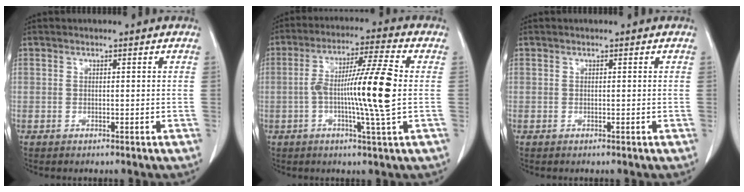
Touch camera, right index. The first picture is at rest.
{"total": 12.2, "force": [-0.8, -0.7, 12.1], "torque": [-0.216, 0.004, -0.021]}
{"total": 0.0}